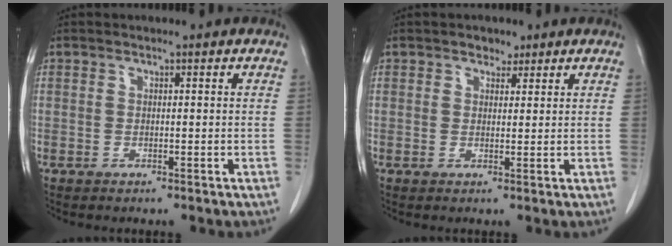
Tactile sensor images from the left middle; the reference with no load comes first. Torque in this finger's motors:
{"motor_torque": [0.26, -0.23, -0.04, 0.01]}